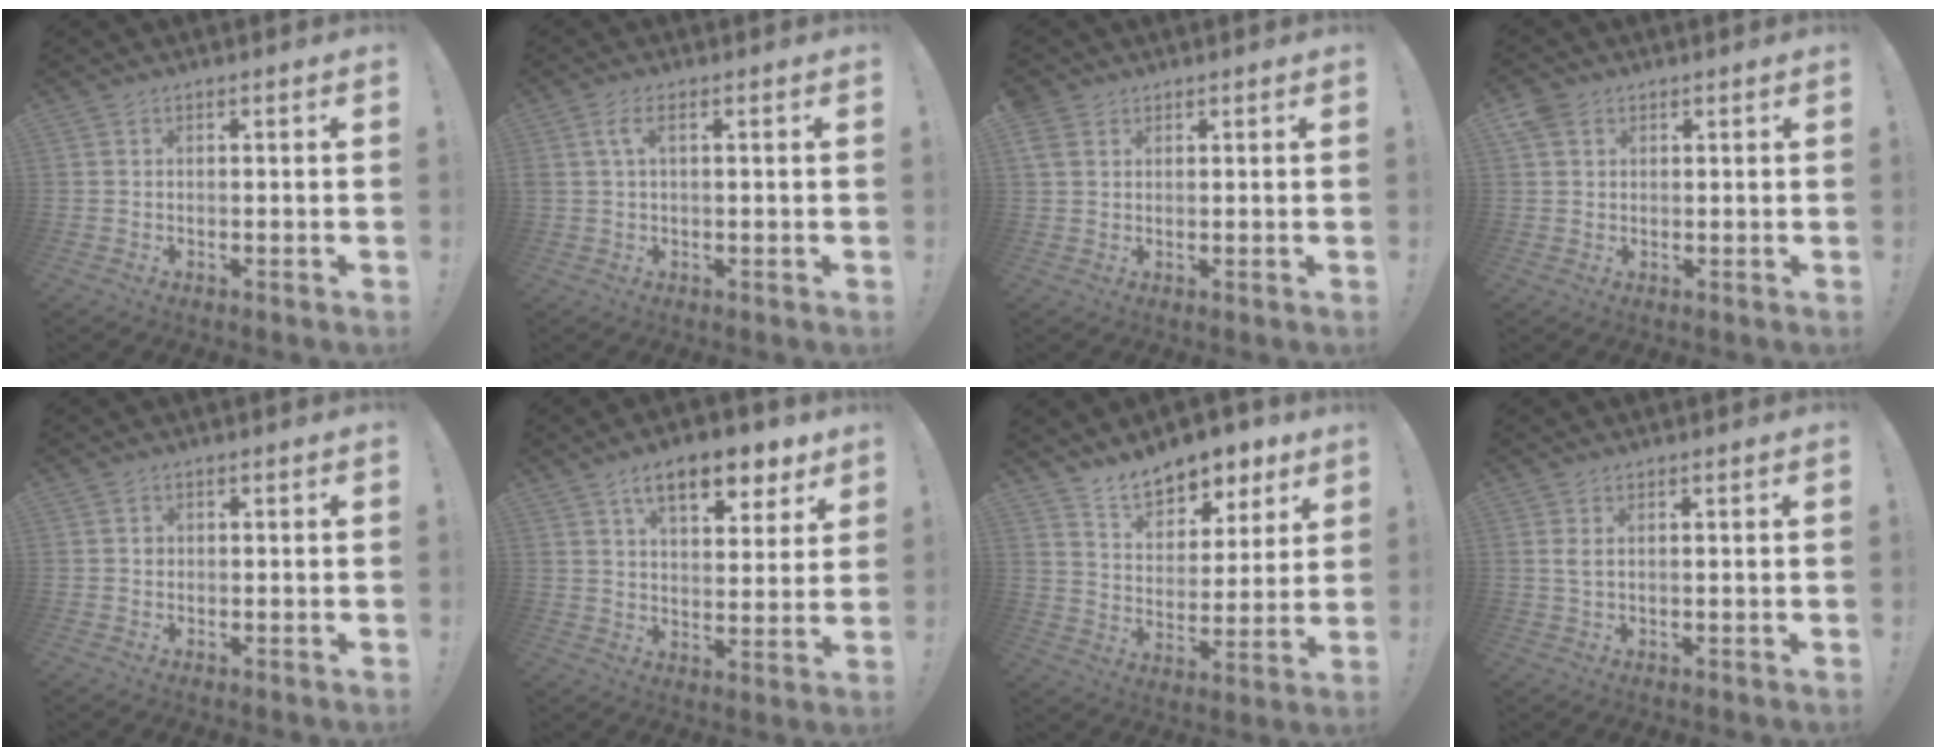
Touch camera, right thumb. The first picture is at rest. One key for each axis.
{"total": 3.6, "fx": 1.0, "fy": 1.2, "fz": 3.3, "tx": -0.058, "ty": 0.004, "tz": 0.017}
{"total": 3.5, "fx": 2.0, "fy": 2.4, "fz": 1.6, "tx": -0.027, "ty": -0.002, "tz": 0.040}
{"total": 5.4, "fx": 2.6, "fy": 4.4, "fz": 1.8, "tx": -0.022, "ty": -0.010, "tz": 0.050}
{"total": 0.9, "fx": -0.1, "fy": 0.9, "fz": 0.1, "tx": 0.003, "ty": 0.003, "tz": -0.003}
{"total": 12.8, "fx": 7.8, "fy": 5.5, "fz": 8.6, "tx": -0.120, "ty": -0.041, "tz": 0.131}
{"total": 11.8, "fx": 9.9, "fy": 5.4, "fz": 3.6, "tx": -0.058, "ty": -0.070, "tz": 0.183}
{"total": 2.0, "fx": 0.9, "fy": 0.2, "fz": 1.8, "tx": -0.029, "ty": -0.002, "tz": 0.015}